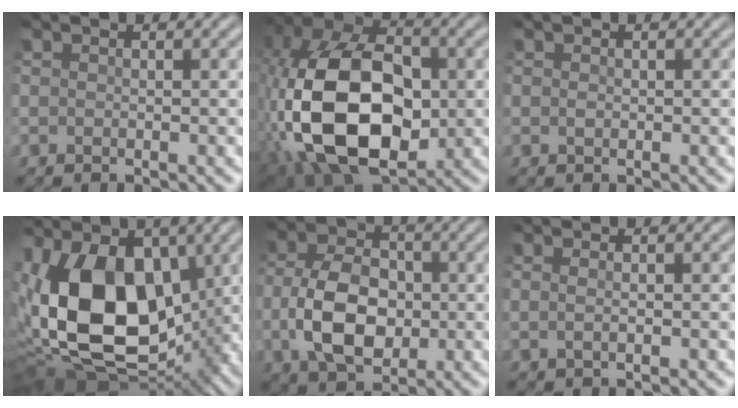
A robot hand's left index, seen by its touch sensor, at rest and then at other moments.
{"total": 16.3, "force": [-2.5, 10.2, 12.5], "torque": [-0.256, 0.008, -0.056]}
{"total": 0.5, "force": [0.1, 0.3, 0.4], "torque": [-0.003, -0.001, -0.003]}
{"total": 15.2, "force": [-0.3, 9.1, 12.2], "torque": [-0.228, -0.012, -0.019]}
{"total": 7.1, "force": [-1.1, 4.6, 5.4], "torque": [-0.117, 0.004, -0.022]}
{"total": 0.8, "force": [0.0, -0.1, 0.8], "torque": [-0.027, 0.003, 0.001]}